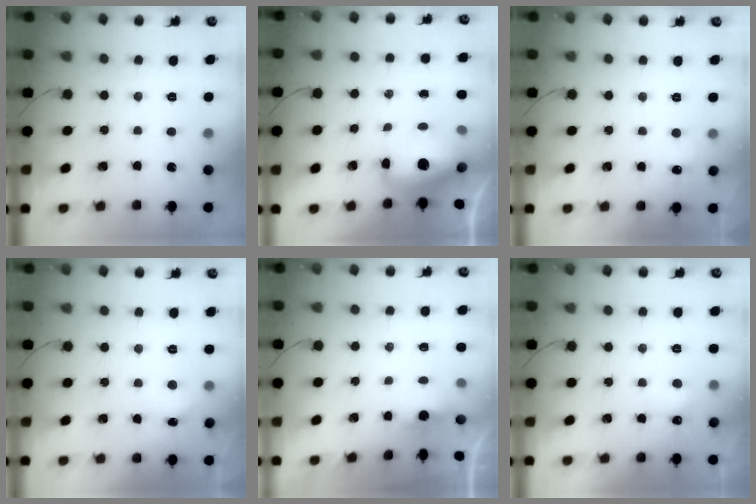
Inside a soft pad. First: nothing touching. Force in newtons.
{"total": 13.9, "press": 13.7, "slide": 2.7}
{"total": 3.9, "press": 3.8, "slide": 1.0}
{"total": 5.9, "press": 5.6, "slide": 1.6}
{"total": 2.7, "press": 2.6, "slide": 0.7}
{"total": 4.2, "press": 4.1, "slide": 1.2}